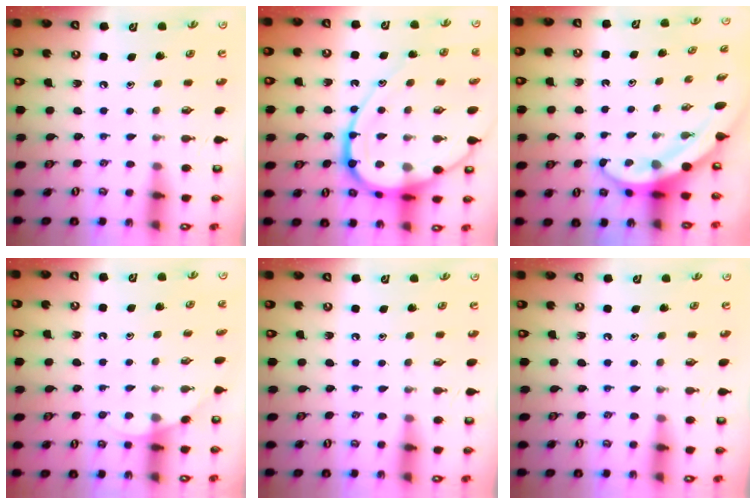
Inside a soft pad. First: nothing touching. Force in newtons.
{"total": 20.0, "press": 19.9, "slide": 2.1}
{"total": 4.8, "press": 4.7, "slide": 1.2}
{"total": 2.9, "press": 2.9, "slide": 0.2}
{"total": 0.0}
{"total": 0.0}